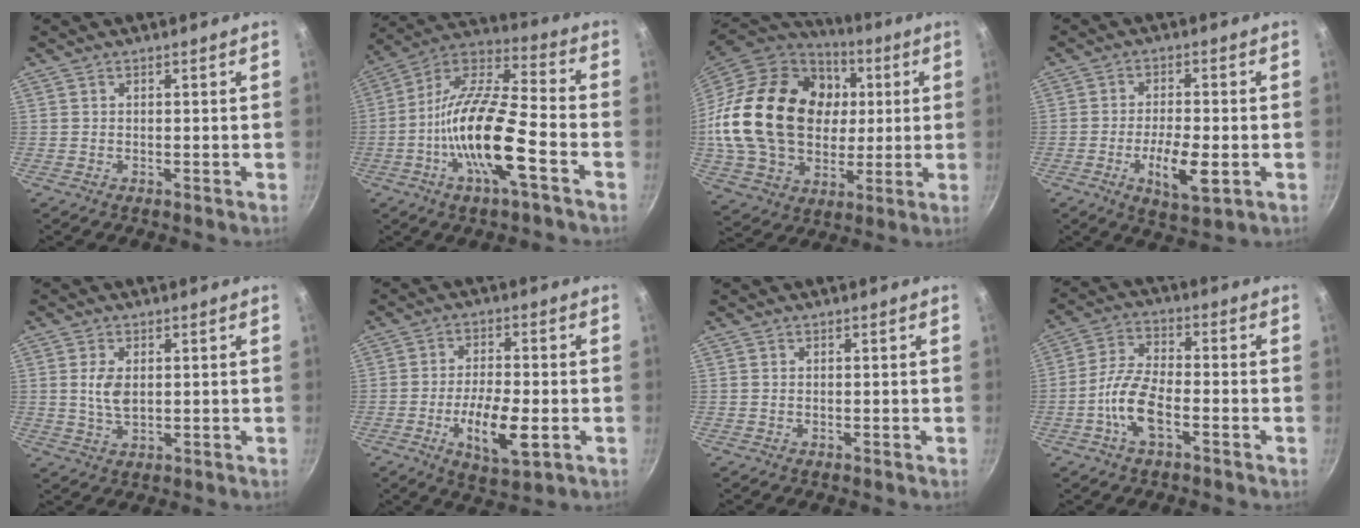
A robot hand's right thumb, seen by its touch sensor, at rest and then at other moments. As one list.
[{"total": 18.8, "force": [-6.2, 5.4, 16.9], "torque": [-0.313, 0.037, -0.132]}, {"total": 28.4, "force": [4.0, 21.2, 18.5], "torque": [-0.315, 0.017, 0.083]}, {"total": 8.7, "force": [-2.6, 3.0, 7.8], "torque": [-0.132, 0.007, -0.039]}, {"total": 4.8, "force": [0.9, 2.8, 3.9], "torque": [-0.075, -0.009, 0.019]}, {"total": 10.6, "force": [-3.1, 3.8, 9.4], "torque": [-0.163, 0.009, -0.048]}, {"total": 0.0}, {"total": 8.8, "force": [-3.3, 3.6, 7.4], "torque": [-0.148, 0.026, -0.072]}]